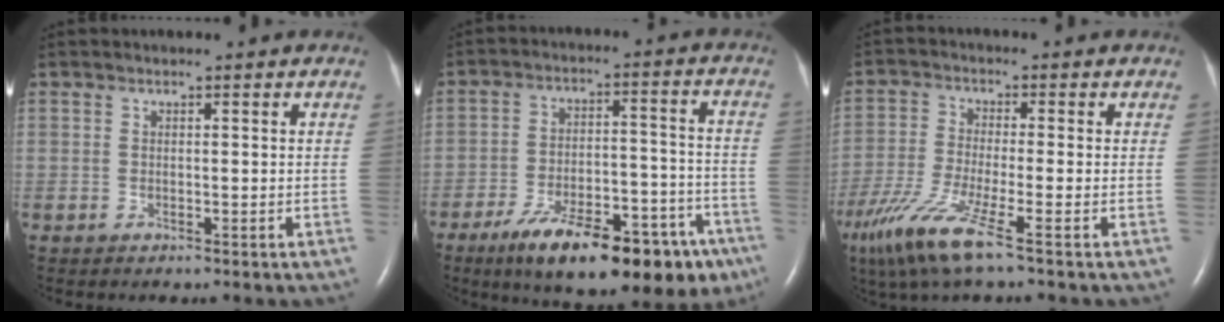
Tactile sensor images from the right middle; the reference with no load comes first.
{"total": 21.3, "force": [-14.1, 6.9, 14.4], "torque": [-0.161, 0.022, -0.211]}
{"total": 9.2, "force": [-5.5, -0.2, 7.4], "torque": [-0.163, -0.035, -0.110]}